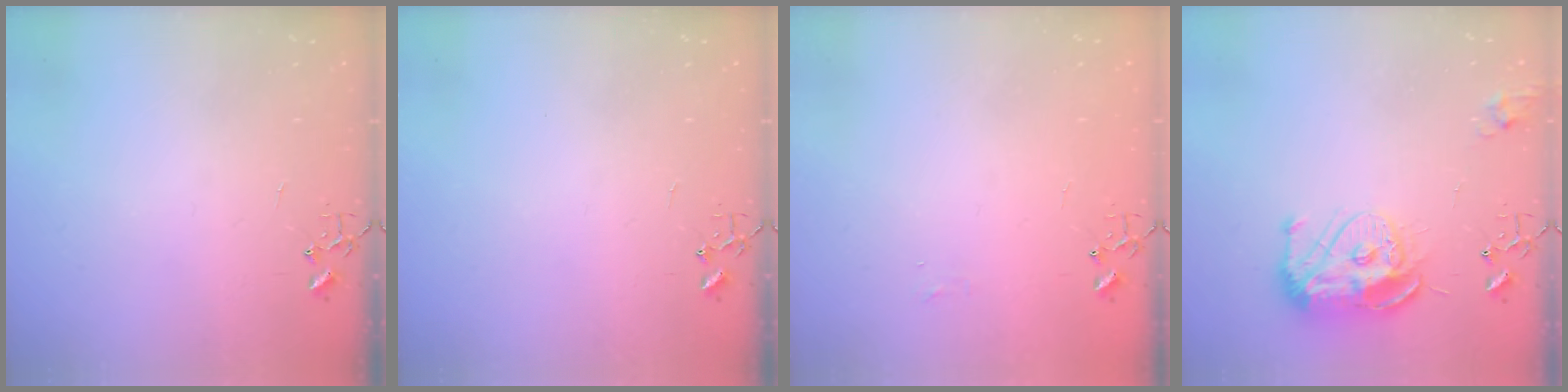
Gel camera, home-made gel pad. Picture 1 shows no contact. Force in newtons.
{"total": 0.0}
{"total": 3.8, "press": 3.8, "slide": 0.6}
{"total": 13.5, "press": 13.4, "slide": 1.2}